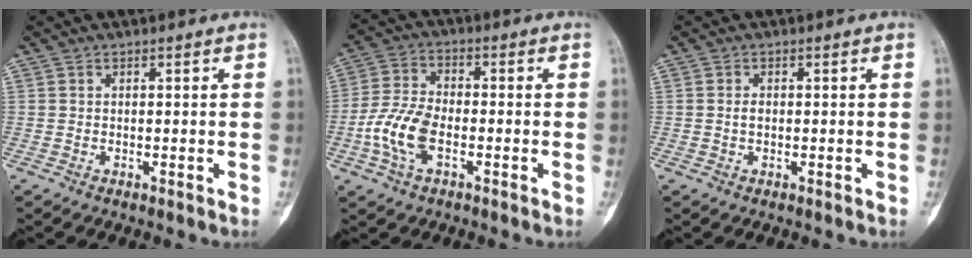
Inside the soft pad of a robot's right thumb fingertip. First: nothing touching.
{"total": 9.2, "force": [-2.9, 4.9, 7.2], "torque": [-0.157, 0.018, -0.060]}
{"total": 1.1, "force": [0.0, 0.7, 0.8], "torque": [-0.012, 0.002, -0.001]}